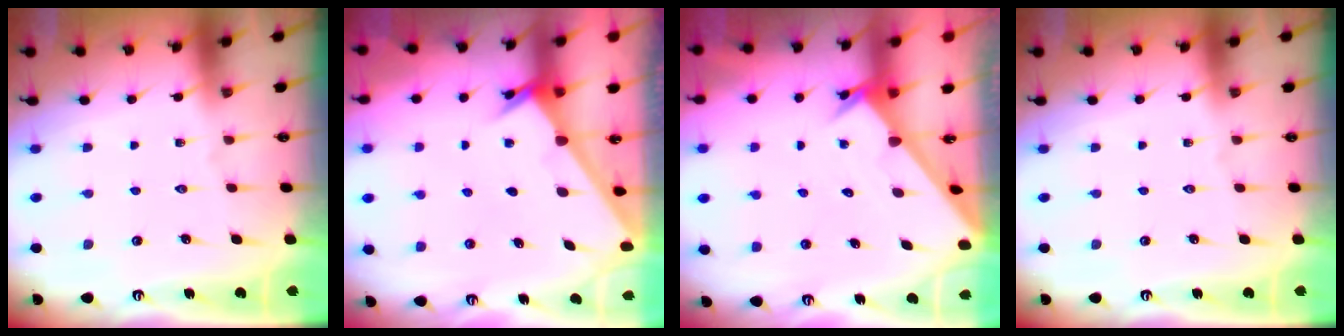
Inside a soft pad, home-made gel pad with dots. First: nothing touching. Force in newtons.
{"total": 2.3, "press": 2.3, "slide": 0.2}
{"total": 2.0, "press": 2.0, "slide": 0.1}
{"total": 0.0}